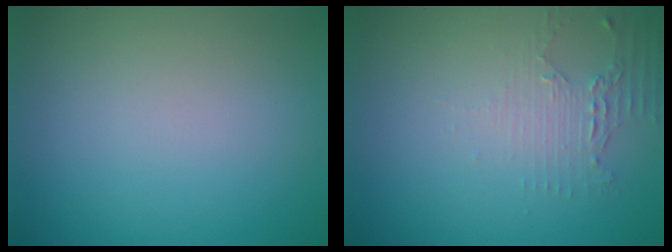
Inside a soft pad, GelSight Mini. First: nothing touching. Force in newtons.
{"total": 2.3, "press": 1.7, "slide": 1.5}